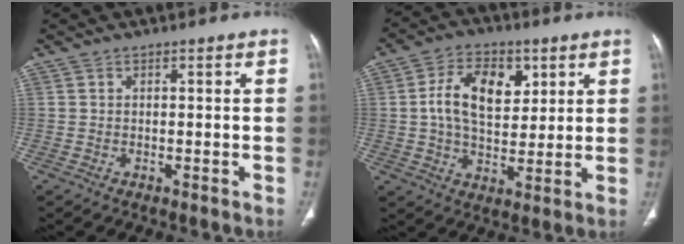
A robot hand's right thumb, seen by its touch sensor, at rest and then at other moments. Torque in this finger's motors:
{"motor_torque": [1.55, 1.81, 0.70, -0.53, 0.33]}